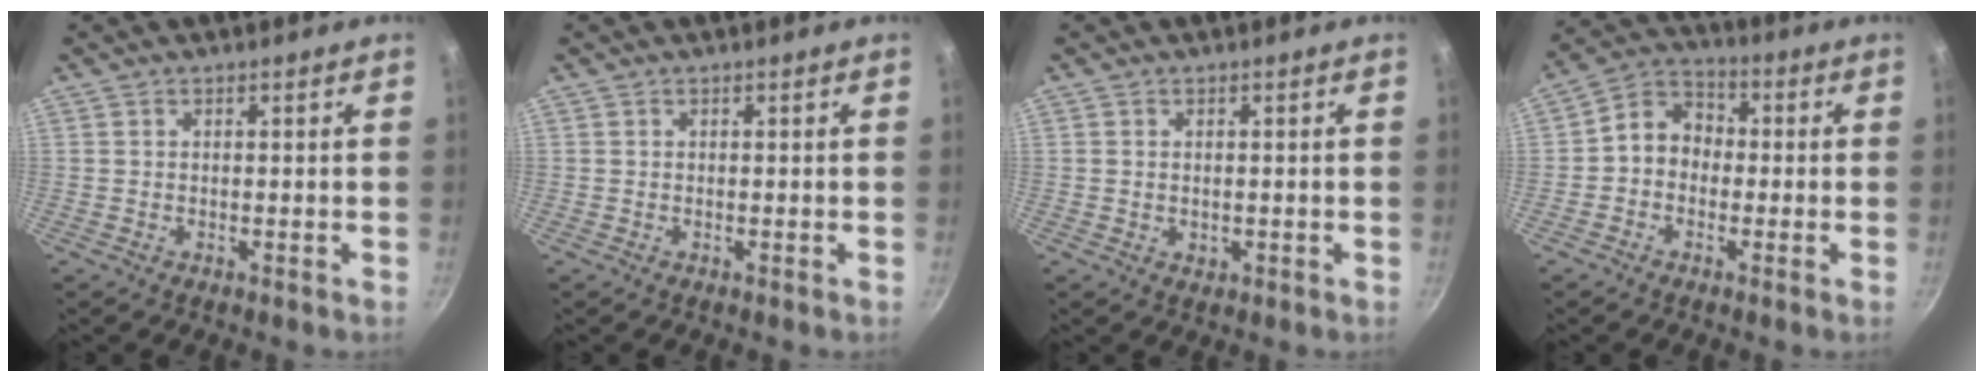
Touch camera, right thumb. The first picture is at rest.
{"total": 0.0}
{"total": 1.2, "force": [0.0, 1.0, 0.7], "torque": [-0.007, -0.002, 0.001]}
{"total": 7.6, "force": [-0.8, 6.3, 4.2], "torque": [-0.040, 0.029, -0.037]}